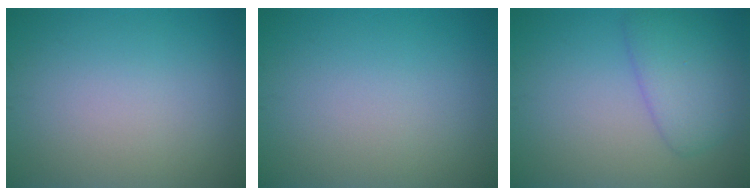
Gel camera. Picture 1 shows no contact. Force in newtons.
{"total": 0.0}
{"total": 3.9, "press": 3.9, "slide": 0.2}